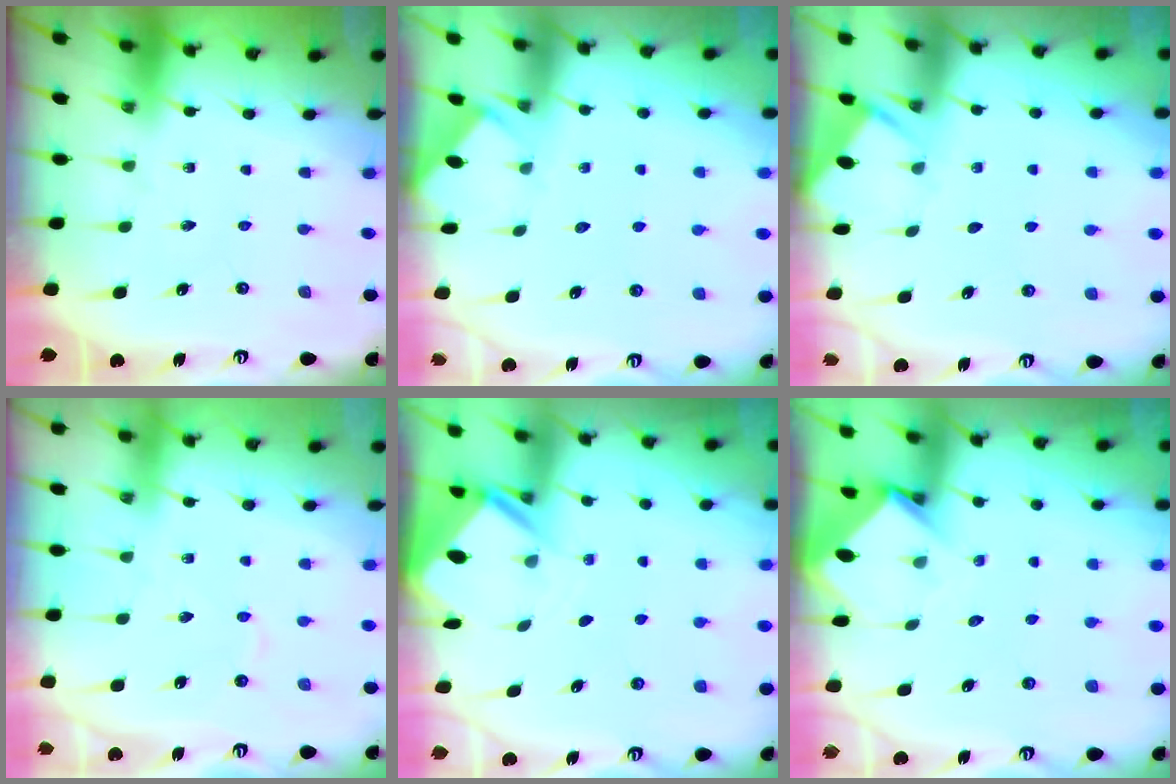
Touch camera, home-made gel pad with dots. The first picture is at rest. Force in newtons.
{"total": 1.7, "press": 1.7, "slide": 0.3}
{"total": 3.0, "press": 3.0, "slide": 0.2}
{"total": 2.7, "press": 2.7, "slide": 0.4}
{"total": 2.9, "press": 2.9, "slide": 0.3}
{"total": 3.7, "press": 3.7, "slide": 0.3}